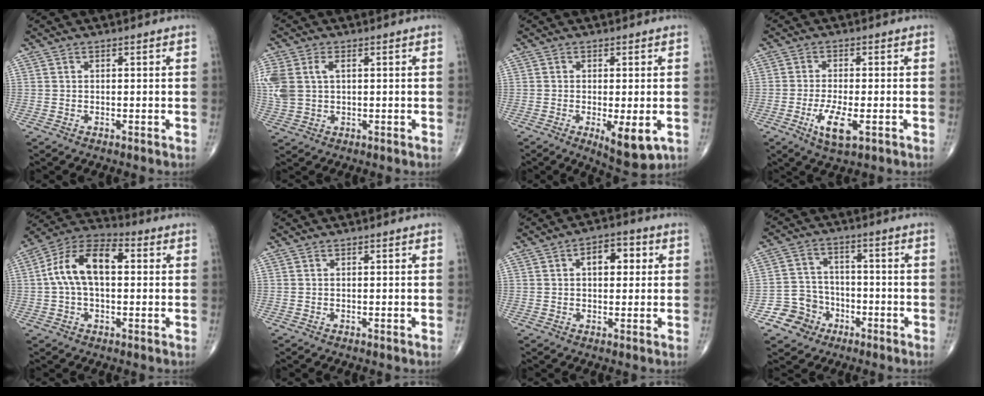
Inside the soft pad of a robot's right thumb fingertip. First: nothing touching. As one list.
[{"total": 9.8, "force": [2.0, 6.5, 7.1], "torque": [-0.199, 0.012, 0.046]}, {"total": 7.4, "force": [-2.2, 2.5, 6.6], "torque": [-0.094, -0.019, -0.028]}, {"total": 6.5, "force": [-2.4, 2.1, 5.6], "torque": [-0.109, -0.006, -0.038]}, {"total": 12.9, "force": [1.4, 7.2, 10.6], "torque": [-0.196, 0.038, 0.015]}, {"total": 0.0}, {"total": 6.5, "force": [1.6, 3.8, 5.0], "torque": [-0.048, 0.010, 0.017]}, {"total": 7.6, "force": [-3.9, 6.4, 0.9], "torque": [0.020, 0.035, -0.070]}]